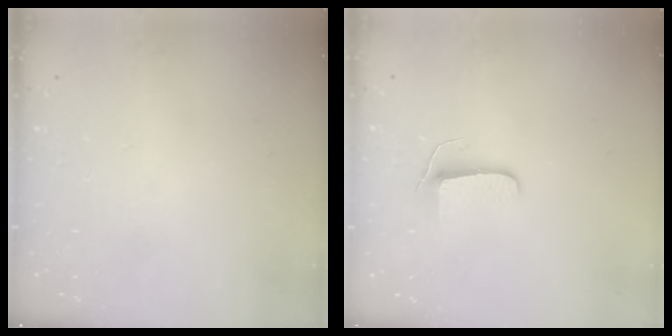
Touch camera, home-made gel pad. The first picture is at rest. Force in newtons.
{"total": 6.3, "press": 6.2, "slide": 0.5}